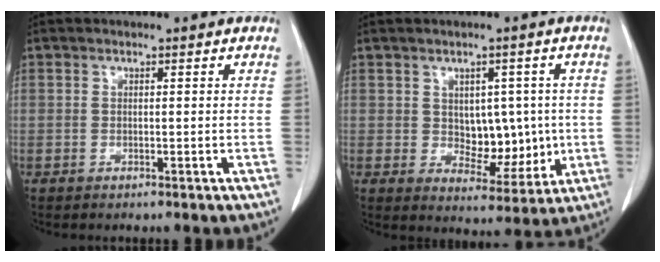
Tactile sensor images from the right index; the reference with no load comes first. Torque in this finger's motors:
{"motor_torque": [0.18, -0.01, 0.12, 0.02]}